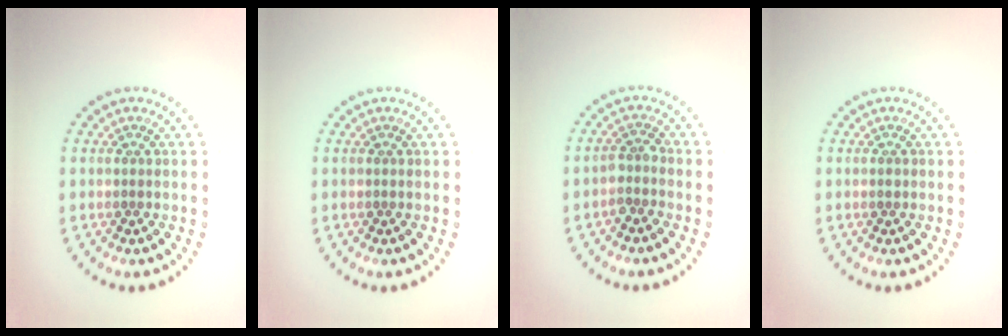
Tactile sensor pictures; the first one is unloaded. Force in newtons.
{"total": 0.0}
{"total": 1.6, "press": 1.3, "slide": 1.0}
{"total": 0.6, "press": 0.6, "slide": 0.1}